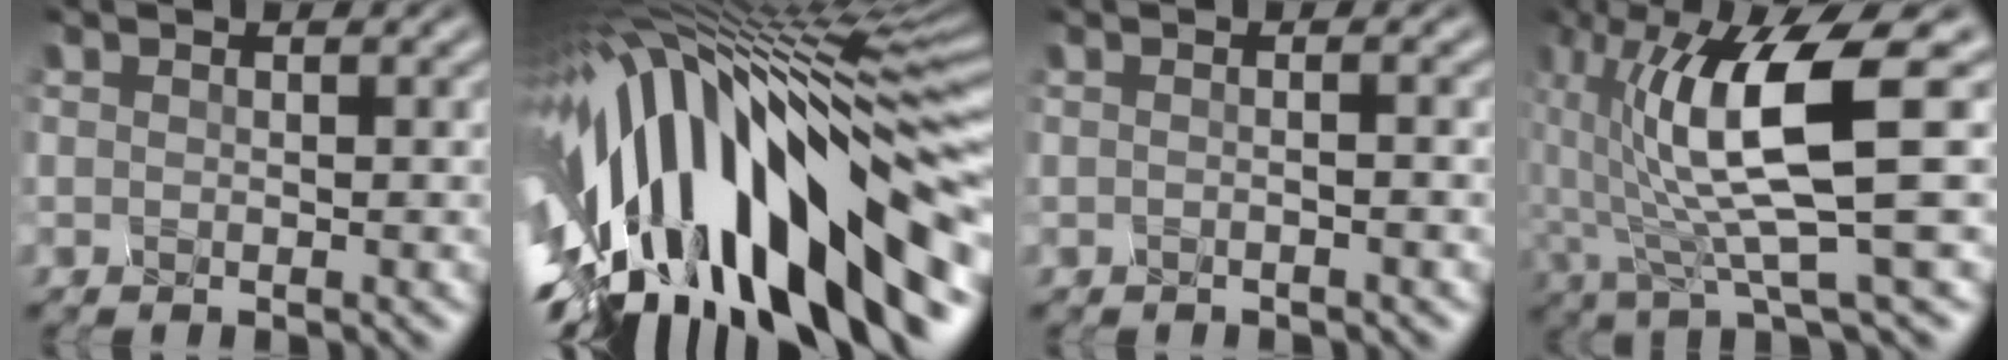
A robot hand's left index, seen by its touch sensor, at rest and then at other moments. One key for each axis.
{"total": 17.0, "fx": -5.5, "fy": 6.2, "fz": 14.8, "tx": -0.245, "ty": 0.009, "tz": -0.098}
{"total": 3.1, "fx": 0.8, "fy": 1.8, "fz": 2.5, "tx": -0.013, "ty": 0.021, "tz": -0.020}
{"total": 9.1, "fx": 0.2, "fy": 2.0, "fz": 8.9, "tx": -0.157, "ty": -0.004, "tz": 0.004}